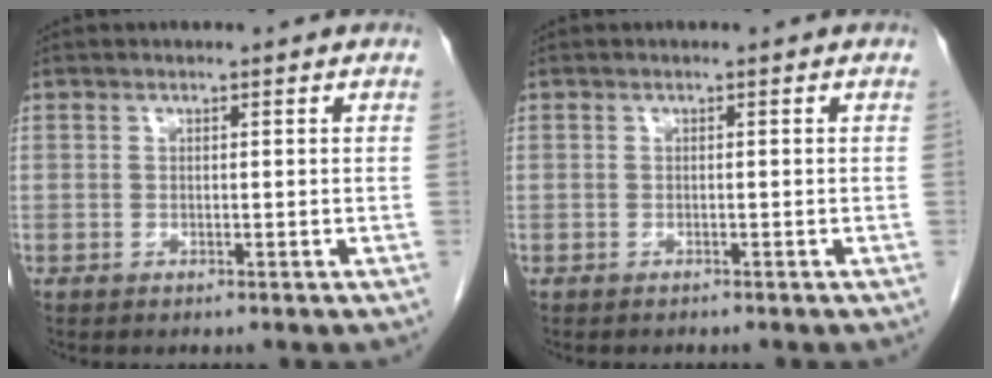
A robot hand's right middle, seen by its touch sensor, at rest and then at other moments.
{"total": 0.5, "force": [-0.5, 0.1, 0.1], "torque": [-0.007, -0.001, -0.011]}